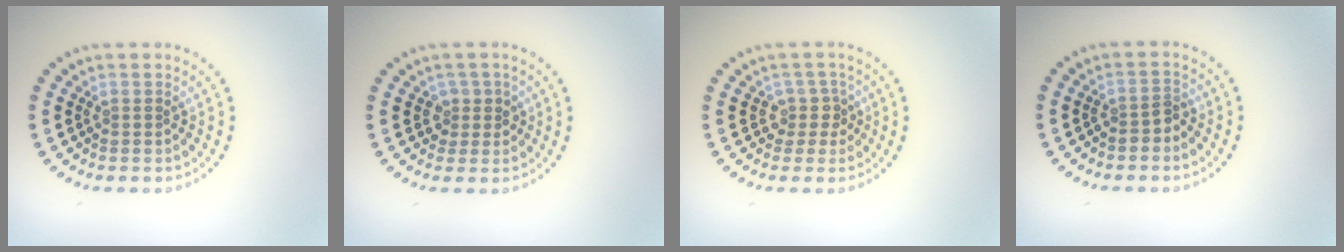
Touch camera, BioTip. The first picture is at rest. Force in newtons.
{"total": 1.5, "press": 1.3, "slide": 0.9}
{"total": 1.8, "press": 1.3, "slide": 1.3}
{"total": 1.3, "press": 1.0, "slide": 0.8}